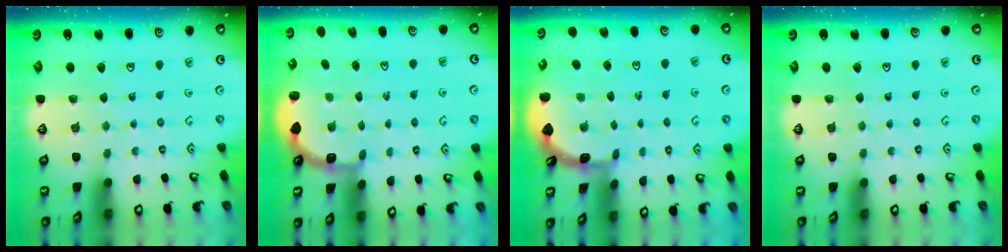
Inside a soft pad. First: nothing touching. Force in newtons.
{"total": 2.7, "press": 2.4, "slide": 1.4}
{"total": 1.8, "press": 1.8, "slide": 0.2}
{"total": 0.0}